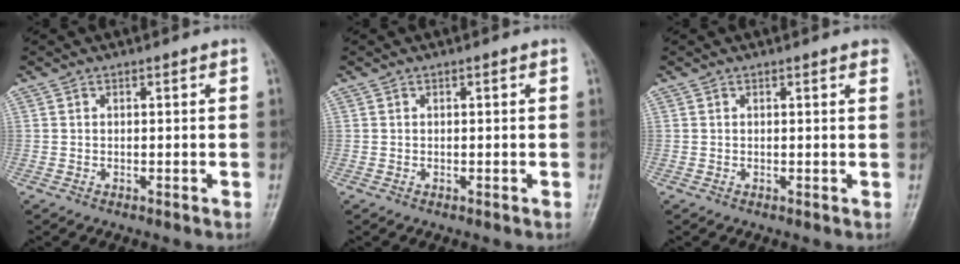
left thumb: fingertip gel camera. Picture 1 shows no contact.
{"total": 0.0}
{"total": 1.8, "force": [1.3, 0.3, 1.2], "torque": [-0.012, 0.001, 0.009]}